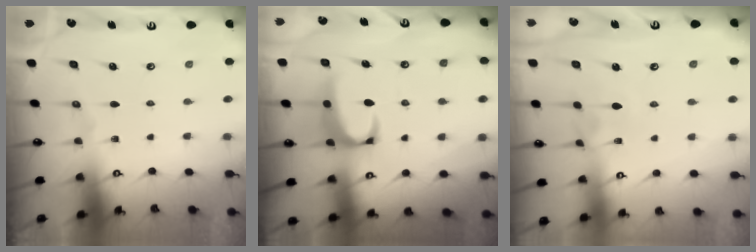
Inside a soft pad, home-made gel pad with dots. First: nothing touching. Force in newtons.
{"total": 3.0, "press": 2.8, "slide": 1.0}
{"total": 2.7, "press": 2.7, "slide": 0.4}